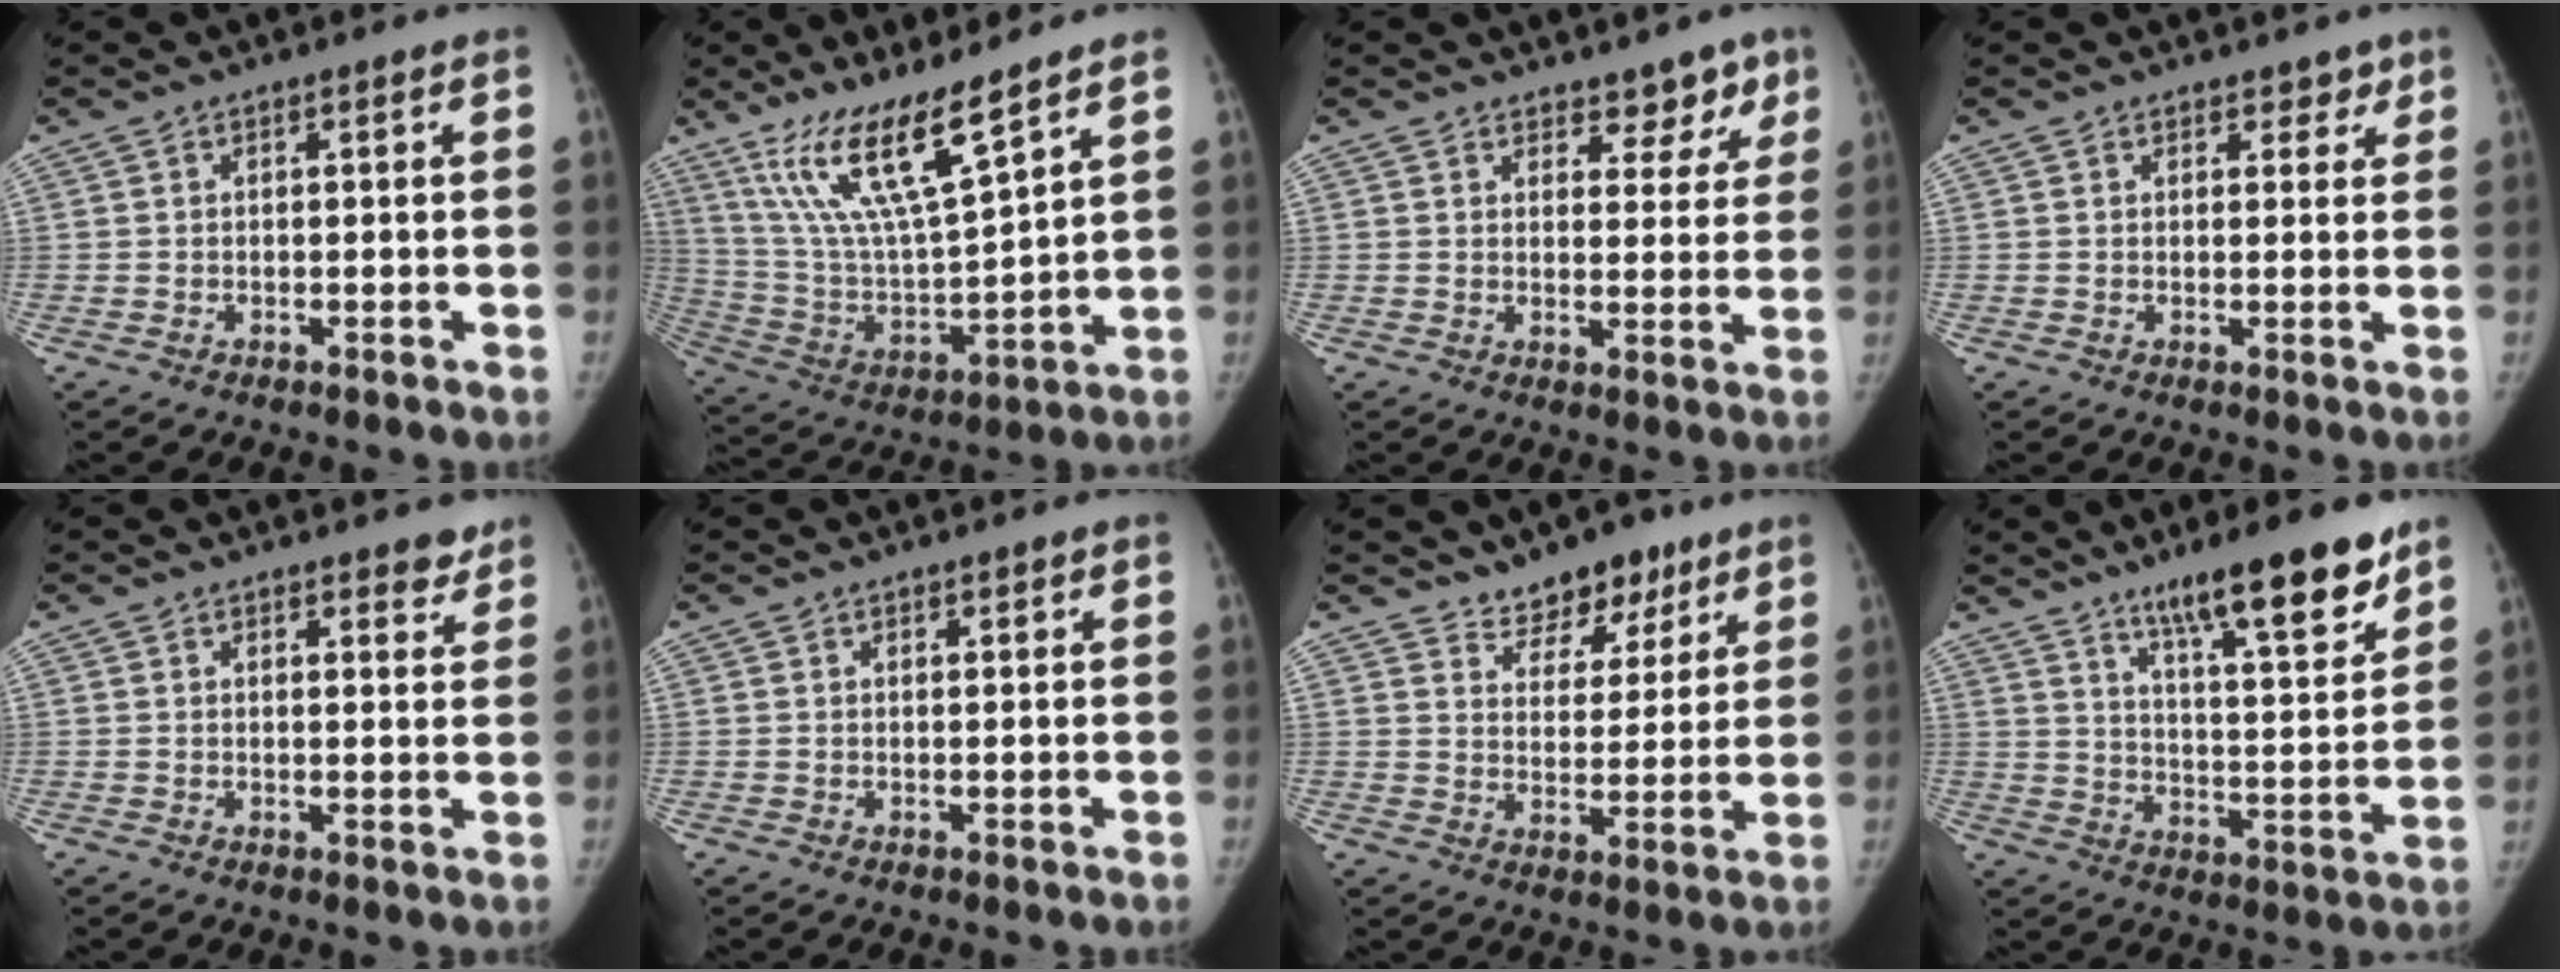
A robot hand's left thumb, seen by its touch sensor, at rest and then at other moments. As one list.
[{"total": 16.1, "force": [11.1, 2.5, 11.4], "torque": [-0.206, -0.064, 0.227]}, {"total": 5.7, "force": [4.4, 3.3, 1.6], "torque": [0.020, -0.028, 0.054]}, {"total": 2.6, "force": [1.9, 1.5, 0.8], "torque": [0.015, -0.009, 0.021]}, {"total": 3.4, "force": [2.9, 1.4, 1.2], "torque": [0.008, -0.017, 0.032]}, {"total": 1.0, "force": [0.8, 0.4, 0.4], "torque": [-0.002, -0.004, 0.010]}, {"total": 8.7, "force": [6.6, 4.8, 3.0], "torque": [-0.005, -0.040, 0.104]}, {"total": 17.2, "force": [12.0, 3.6, 11.8], "torque": [-0.147, -0.074, 0.193]}]